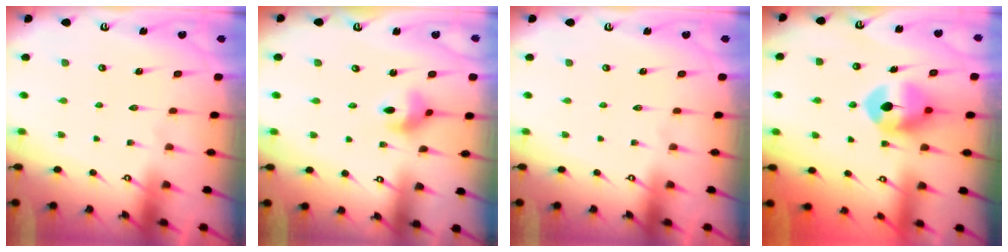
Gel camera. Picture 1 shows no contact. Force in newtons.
{"total": 5.3, "press": 5.2, "slide": 0.3}
{"total": 0.0}
{"total": 8.4, "press": 8.3, "slide": 1.2}